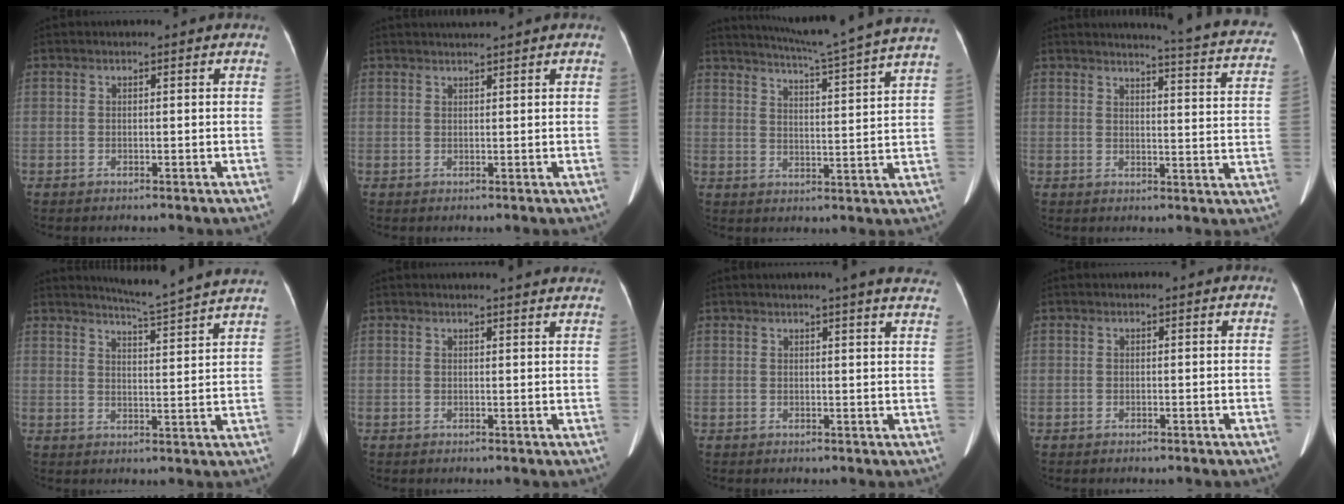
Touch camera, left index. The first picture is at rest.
{"total": 1.8, "force": [1.6, -0.6, 0.5], "torque": [-0.005, 0.009, 0.034]}
{"total": 19.1, "force": [17.0, -2.4, 8.3], "torque": [-0.145, -0.044, 0.218]}
{"total": 16.6, "force": [15.5, 0.6, 6.0], "torque": [-0.065, -0.077, 0.152]}
{"total": 11.2, "force": [10.6, -1.8, 3.3], "torque": [-0.064, -0.027, 0.134]}
{"total": 7.5, "force": [7.0, 0.3, 2.5], "torque": [-0.026, 0.007, 0.062]}
{"total": 11.3, "force": [10.1, 0.2, 5.1], "torque": [-0.054, -0.016, 0.095]}
{"total": 0.0}